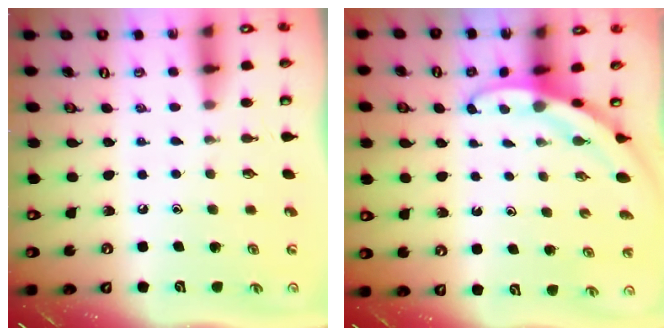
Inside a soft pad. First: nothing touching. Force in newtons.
{"total": 2.9, "press": 2.9, "slide": 0.2}